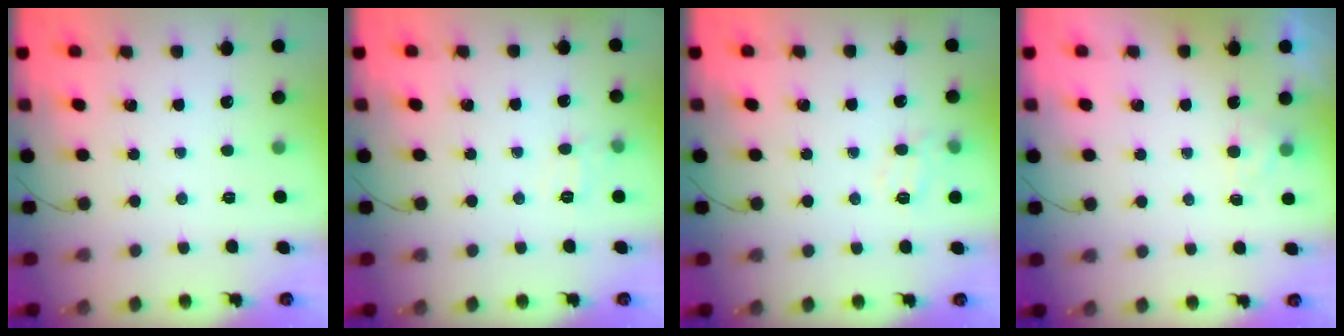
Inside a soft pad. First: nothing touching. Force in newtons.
{"total": 7.3, "press": 7.1, "slide": 1.8}
{"total": 8.6, "press": 8.5, "slide": 1.1}
{"total": 1.3, "press": 0.7, "slide": 1.0}